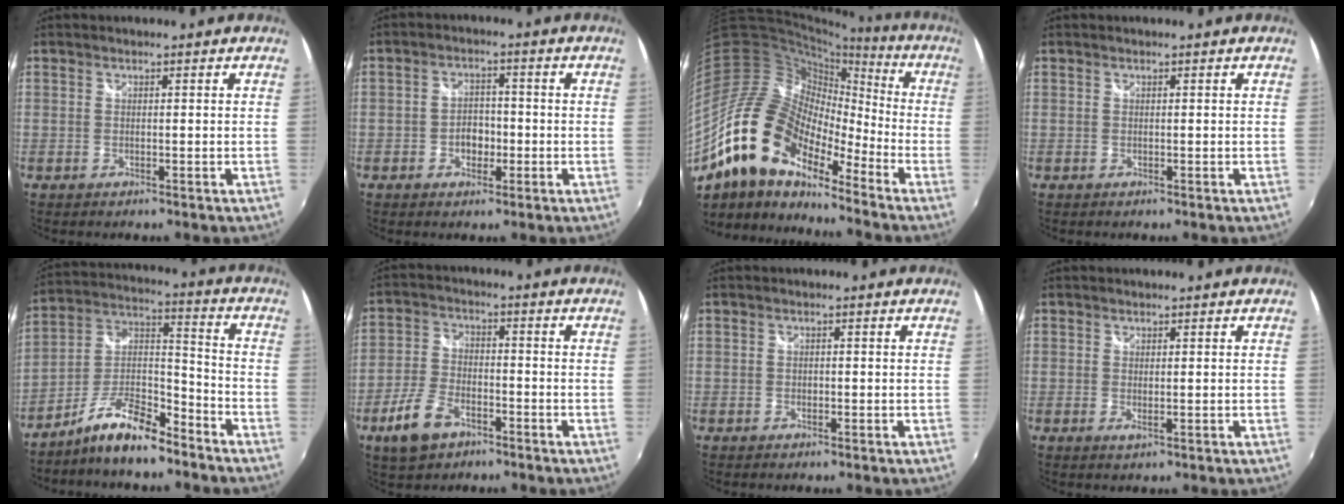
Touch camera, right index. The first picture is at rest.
{"total": 4.3, "force": [-1.5, 3.2, 2.3], "torque": [-0.040, 0.007, -0.021]}
{"total": 18.3, "force": [-12.2, 8.4, 10.8], "torque": [-0.187, -0.014, -0.243]}
{"total": 0.0}
{"total": 12.2, "force": [-9.1, 3.5, 7.3], "torque": [-0.153, 0.025, -0.168]}
{"total": 8.9, "force": [-5.2, 4.8, 5.4], "torque": [-0.127, -0.001, -0.098]}
{"total": 0.7, "force": [-0.4, 0.6, 0.2], "torque": [-0.002, -0.002, -0.007]}
{"total": 1.1, "force": [0.0, 0.2, 1.1], "torque": [-0.020, -0.002, 0.001]}